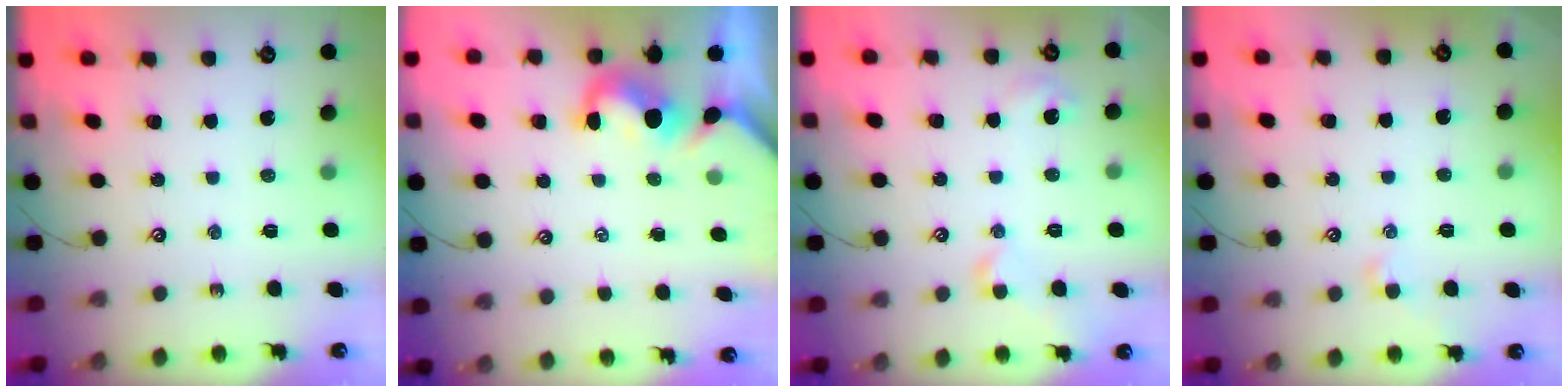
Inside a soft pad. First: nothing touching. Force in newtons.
{"total": 1.5, "press": 1.4, "slide": 0.6}
{"total": 3.1, "press": 3.1, "slide": 0.7}
{"total": 0.0}